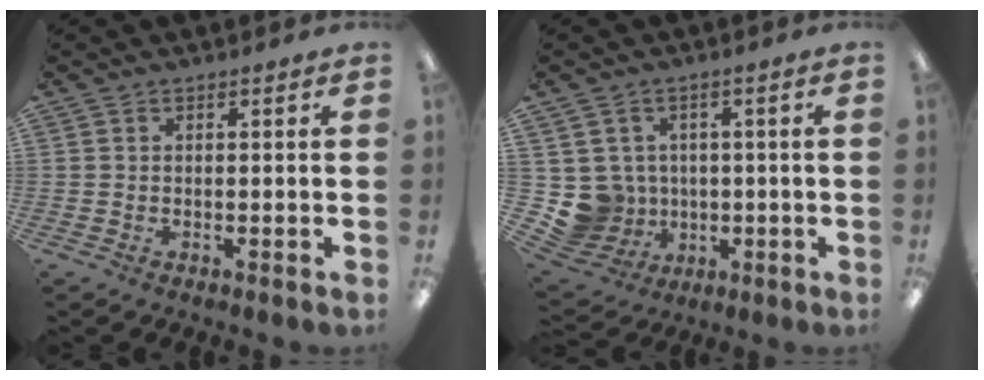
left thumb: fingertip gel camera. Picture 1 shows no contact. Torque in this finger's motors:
{"motor_torque": [-0.25, 0.39, 0.28, -0.30, 0.00]}